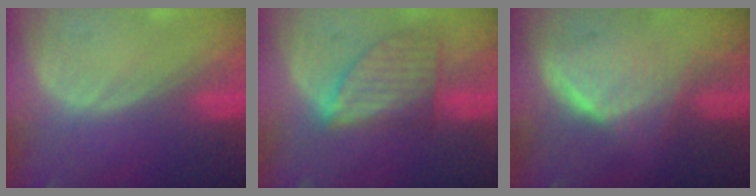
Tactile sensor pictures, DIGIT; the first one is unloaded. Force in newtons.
{"total": 7.5, "press": 6.9, "slide": 3.0}
{"total": 5.4, "press": 5.3, "slide": 1.4}